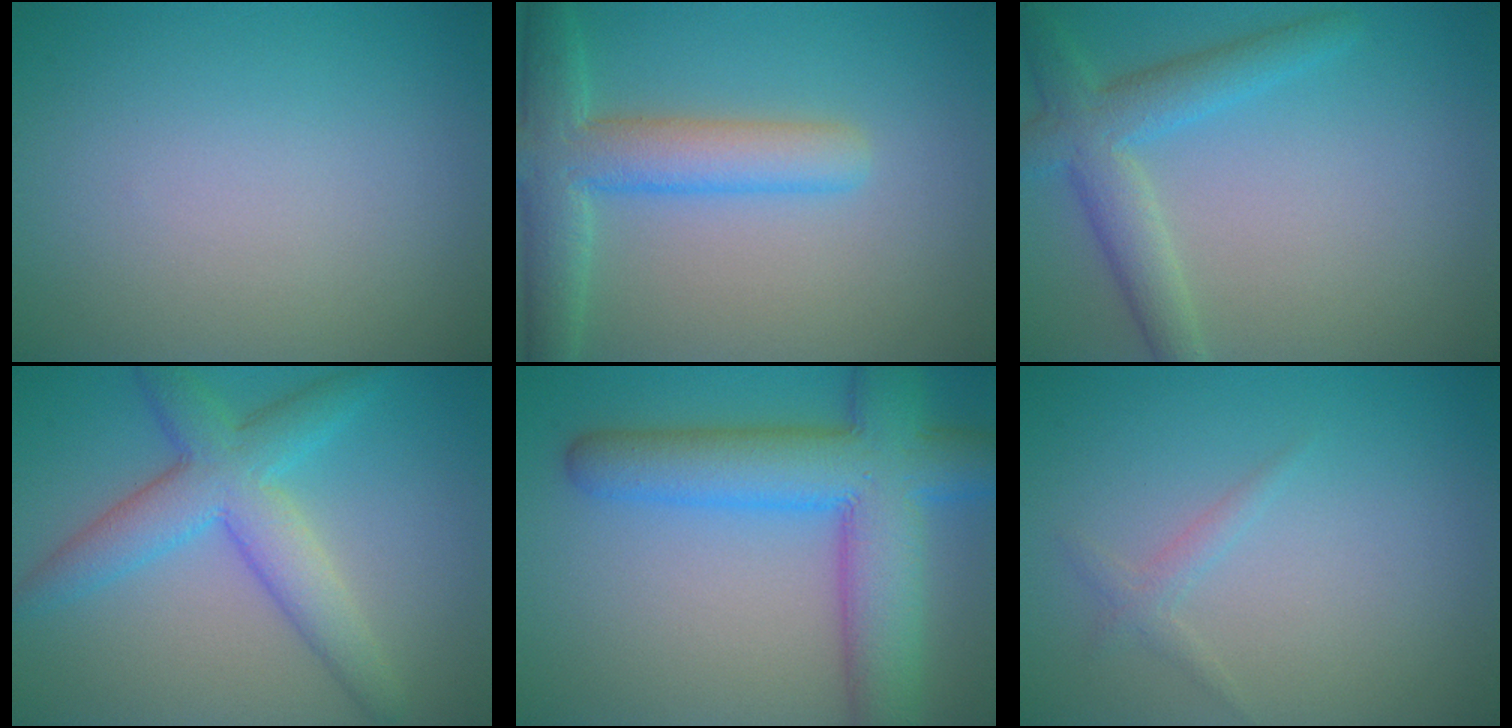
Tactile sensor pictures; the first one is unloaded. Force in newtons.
{"total": 5.9, "press": 5.9, "slide": 0.3}
{"total": 4.4, "press": 4.4, "slide": 0.2}
{"total": 5.8, "press": 5.8, "slide": 0.2}
{"total": 9.9, "press": 9.9, "slide": 0.4}
{"total": 1.1, "press": 1.1, "slide": 0.1}